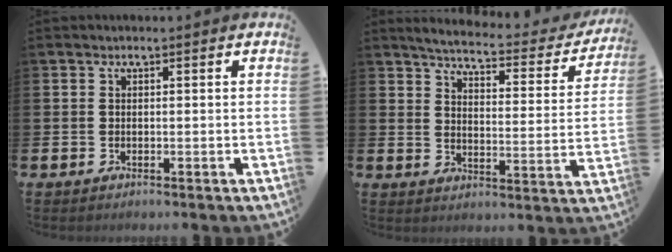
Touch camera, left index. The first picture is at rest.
{"total": 4.7, "force": [4.4, 0.6, 1.6], "torque": [-0.046, -0.039, 0.065]}